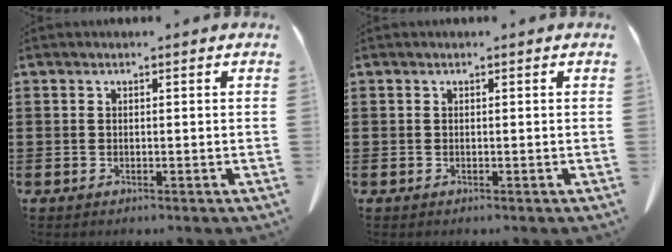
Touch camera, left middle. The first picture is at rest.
{"total": 0.0}